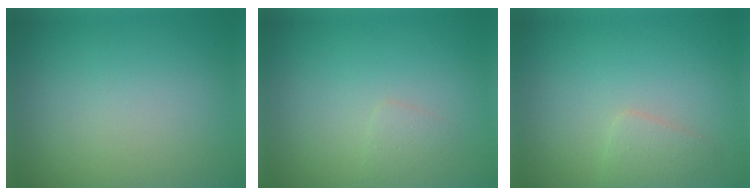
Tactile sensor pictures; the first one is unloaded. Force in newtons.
{"total": 0.9, "press": 0.9, "slide": 0.1}
{"total": 1.6, "press": 1.6, "slide": 0.0}